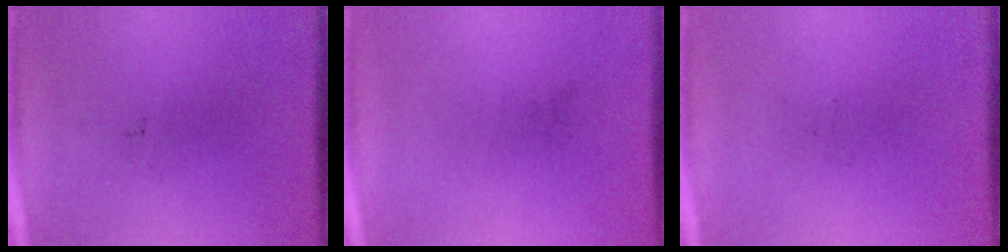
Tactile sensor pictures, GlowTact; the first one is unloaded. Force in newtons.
{"total": 0.0}
{"total": 0.0}